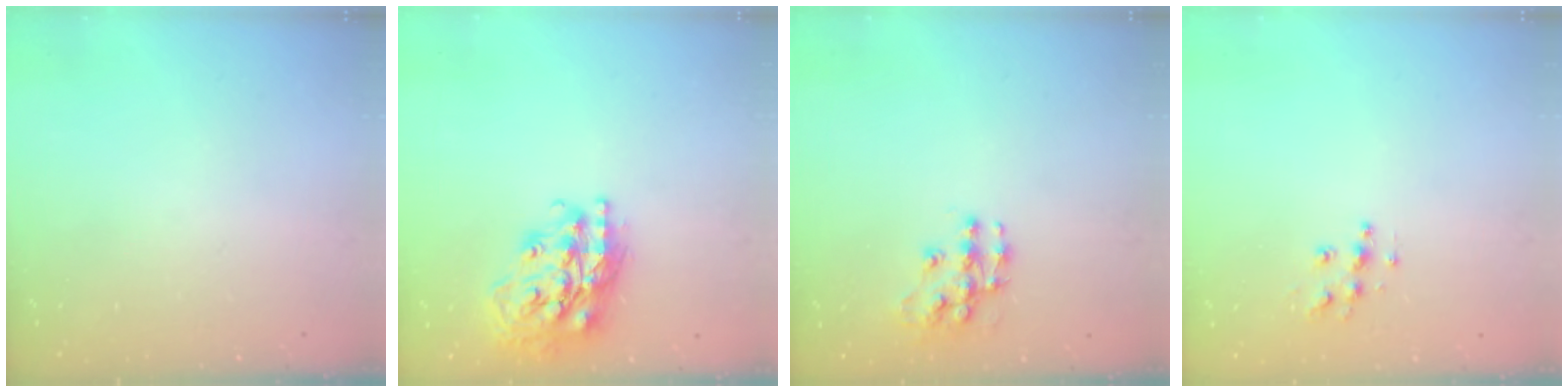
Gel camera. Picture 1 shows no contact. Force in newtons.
{"total": 20.5, "press": 20.5, "slide": 1.6}
{"total": 10.9, "press": 10.9, "slide": 0.8}
{"total": 7.5, "press": 7.5, "slide": 0.1}